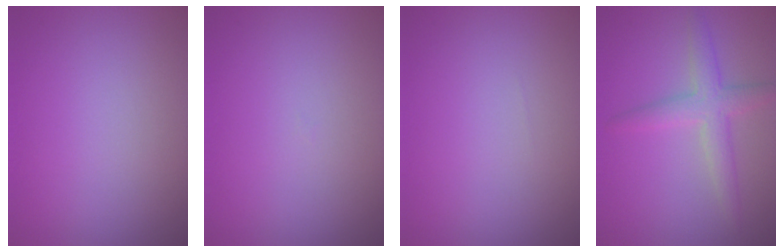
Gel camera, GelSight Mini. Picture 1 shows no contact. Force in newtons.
{"total": 0.0}
{"total": 0.0}
{"total": 3.1, "press": 3.1, "slide": 0.1}